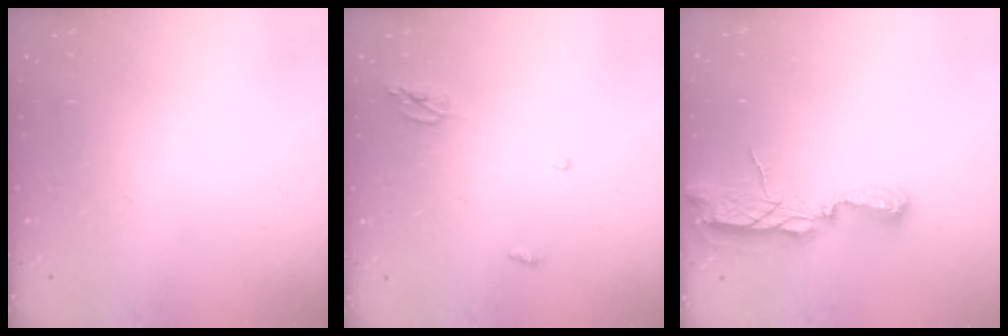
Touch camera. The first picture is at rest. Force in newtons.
{"total": 3.8, "press": 3.8, "slide": 0.4}
{"total": 7.3, "press": 7.3, "slide": 0.5}